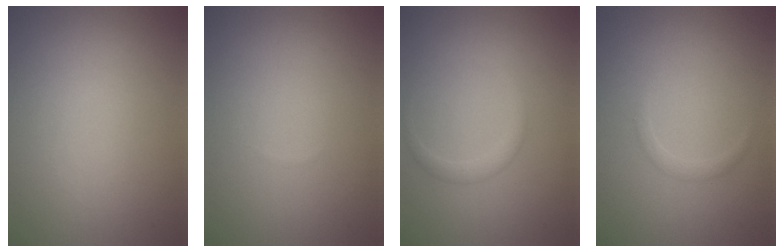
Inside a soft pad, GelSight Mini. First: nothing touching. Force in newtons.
{"total": 0.0}
{"total": 1.2, "press": 1.2, "slide": 0.1}
{"total": 0.9, "press": 0.9, "slide": 0.1}